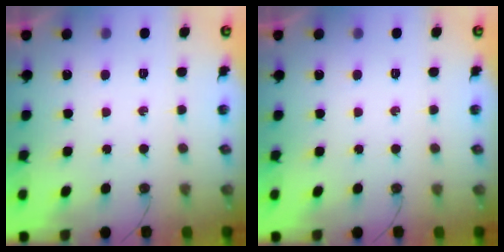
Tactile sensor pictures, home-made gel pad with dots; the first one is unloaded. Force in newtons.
{"total": 0.0}